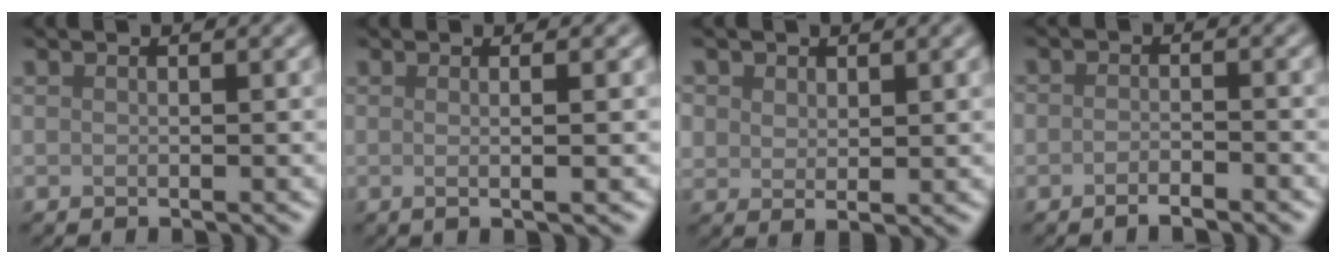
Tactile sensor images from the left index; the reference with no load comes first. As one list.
[{"total": 3.2, "force": [0.3, 1.2, 3.0], "torque": [-0.030, 0.006, -0.024]}, {"total": 2.0, "force": [1.2, 1.3, 0.8], "torque": [-0.018, -0.002, 0.023]}, {"total": 1.5, "force": [-1.1, 0.4, 0.9], "torque": [-0.015, 0.000, -0.022]}]